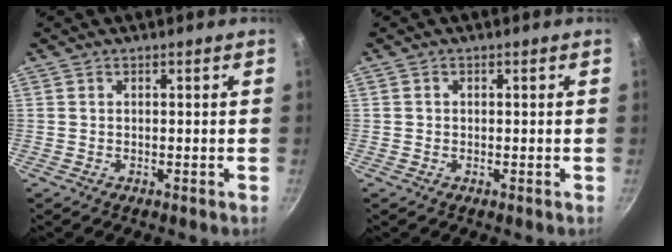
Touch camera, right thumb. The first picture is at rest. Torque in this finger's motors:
{"motor_torque": [-0.16, -0.16, -0.07, 0.11, -0.02]}